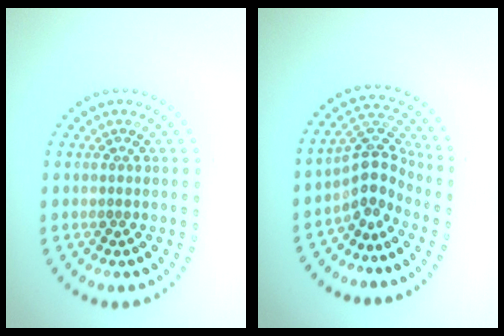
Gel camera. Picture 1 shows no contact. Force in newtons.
{"total": 3.5, "press": 2.6, "slide": 2.3}